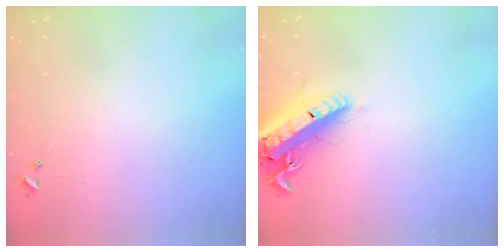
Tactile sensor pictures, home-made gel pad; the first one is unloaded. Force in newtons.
{"total": 20.0, "press": 19.7, "slide": 4.0}